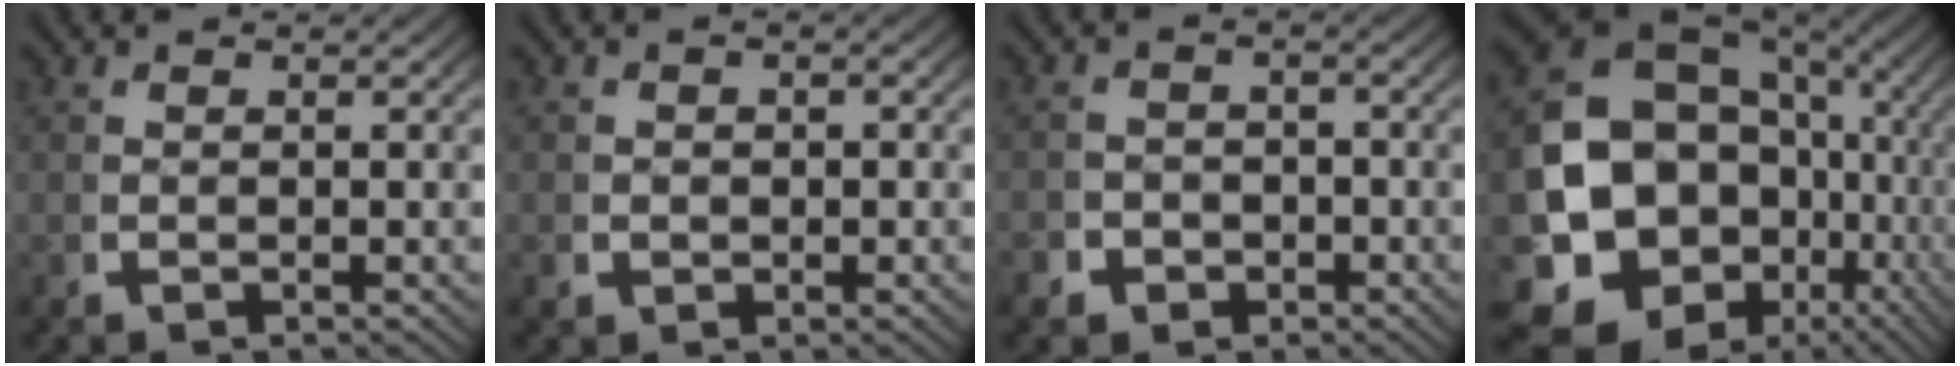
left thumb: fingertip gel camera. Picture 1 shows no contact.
{"total": 1.5, "force": [-0.1, 1.4, 0.6], "torque": [-0.015, -0.008, 0.000]}
{"total": 2.8, "force": [-1.7, 2.2, 0.7], "torque": [-0.005, -0.013, -0.029]}
{"total": 21.4, "force": [-3.9, 16.2, 13.4], "torque": [-0.284, -0.081, -0.046]}